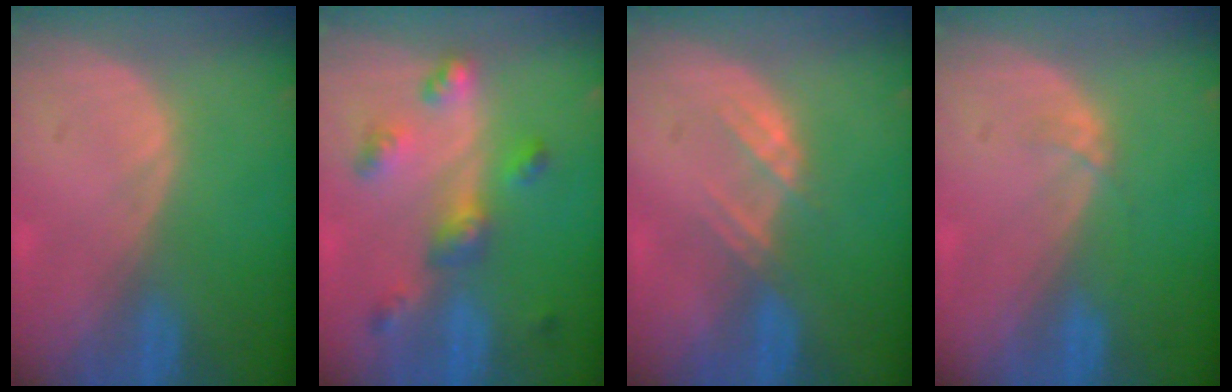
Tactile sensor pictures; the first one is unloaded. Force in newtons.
{"total": 6.7, "press": 5.9, "slide": 3.3}
{"total": 3.0, "press": 2.9, "slide": 0.7}
{"total": 0.9, "press": 0.9, "slide": 0.1}